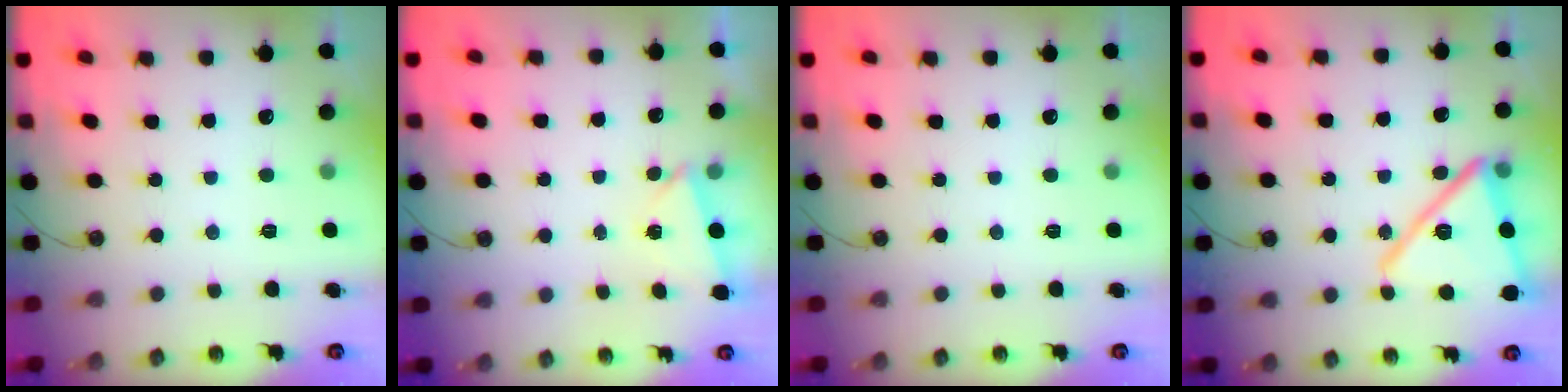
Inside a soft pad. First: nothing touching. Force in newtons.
{"total": 1.6, "press": 0.9, "slide": 1.2}
{"total": 0.0}
{"total": 20.2, "press": 20.1, "slide": 1.6}